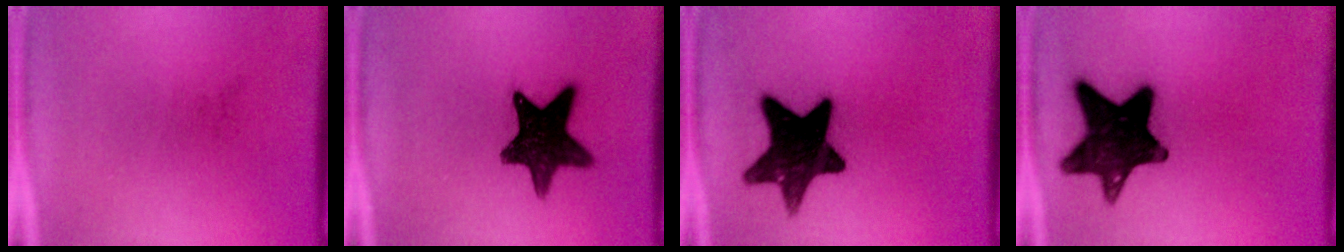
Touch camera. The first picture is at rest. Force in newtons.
{"total": 13.3}
{"total": 15.0}
{"total": 15.8}